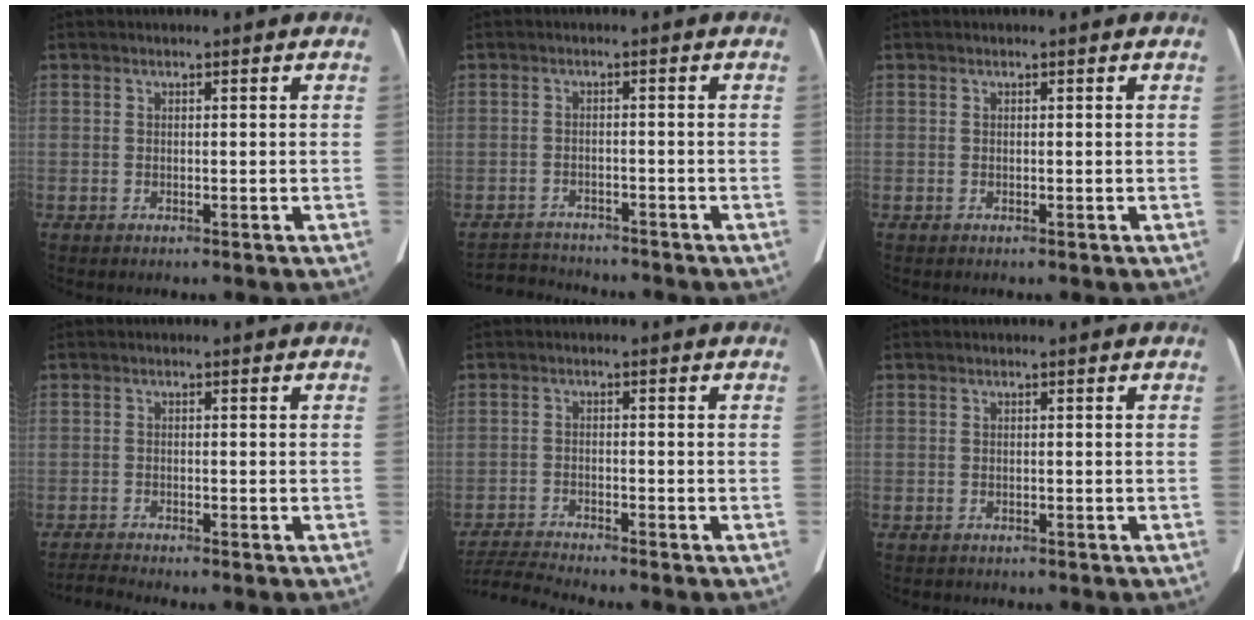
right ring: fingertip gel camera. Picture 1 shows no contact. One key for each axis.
{"total": 6.1, "fx": -6.0, "fy": 0.7, "fz": 0.6, "tx": -0.017, "ty": -0.004, "tz": -0.094}
{"total": 0.0}
{"total": 2.2, "fx": -2.0, "fy": -0.9, "fz": 0.0, "tx": -0.014, "ty": -0.017, "tz": -0.041}
{"total": 5.6, "fx": -5.3, "fy": -1.8, "fz": 0.5, "tx": -0.020, "ty": -0.013, "tz": -0.099}
{"total": 0.7, "fx": -0.6, "fy": 0.4, "fz": 0.1, "tx": -0.012, "ty": 0.001, "tz": -0.008}